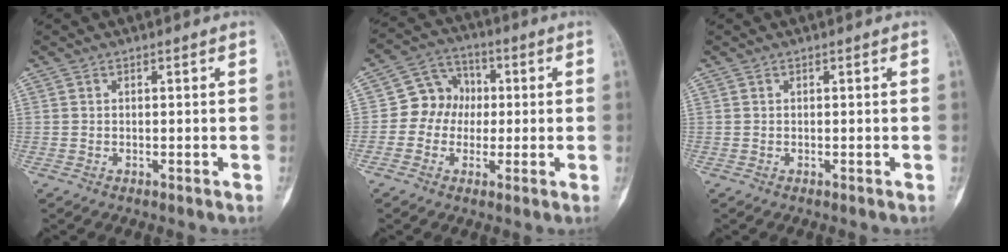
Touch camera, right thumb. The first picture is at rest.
{"total": 8.3, "force": [-0.2, 7.5, 3.5], "torque": [-0.018, 0.023, -0.019]}
{"total": 0.0}